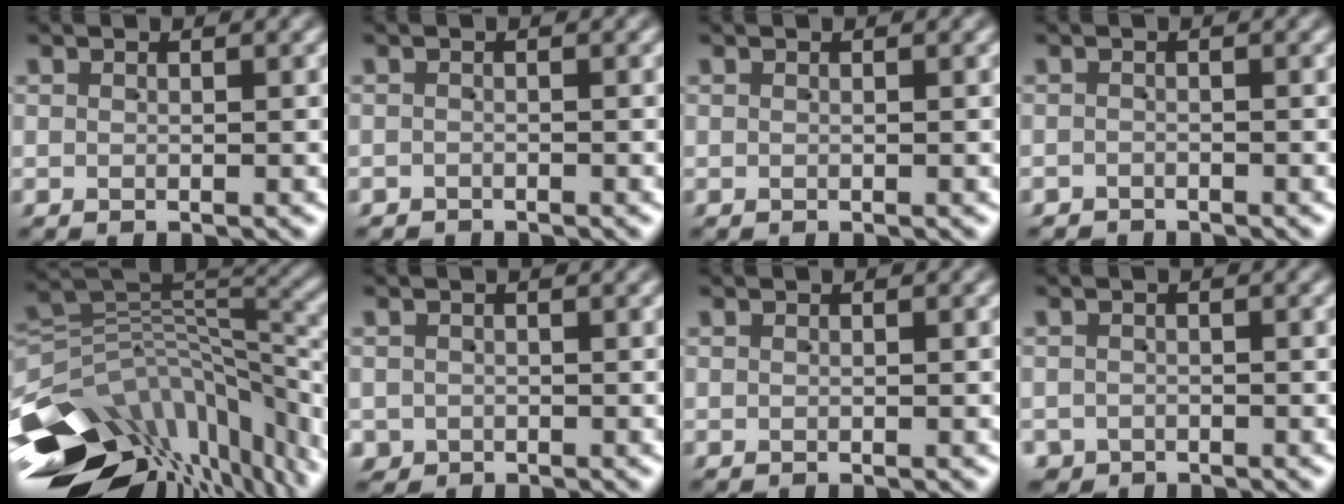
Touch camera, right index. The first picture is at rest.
{"total": 1.2, "force": [-1.1, 0.2, -0.6], "torque": [0.015, -0.007, -0.017]}
{"total": 0.0}
{"total": 1.6, "force": [-1.4, 0.2, -0.6], "torque": [0.017, -0.007, -0.024]}
{"total": 19.3, "force": [-7.8, 11.9, 13.1], "torque": [-0.205, -0.057, -0.094]}
{"total": 2.5, "force": [-1.5, 2.1, 0.0], "torque": [-0.001, -0.023, -0.017]}
{"total": 0.0}
{"total": 2.4, "force": [-1.9, 1.4, -0.4], "torque": [0.011, -0.017, -0.029]}